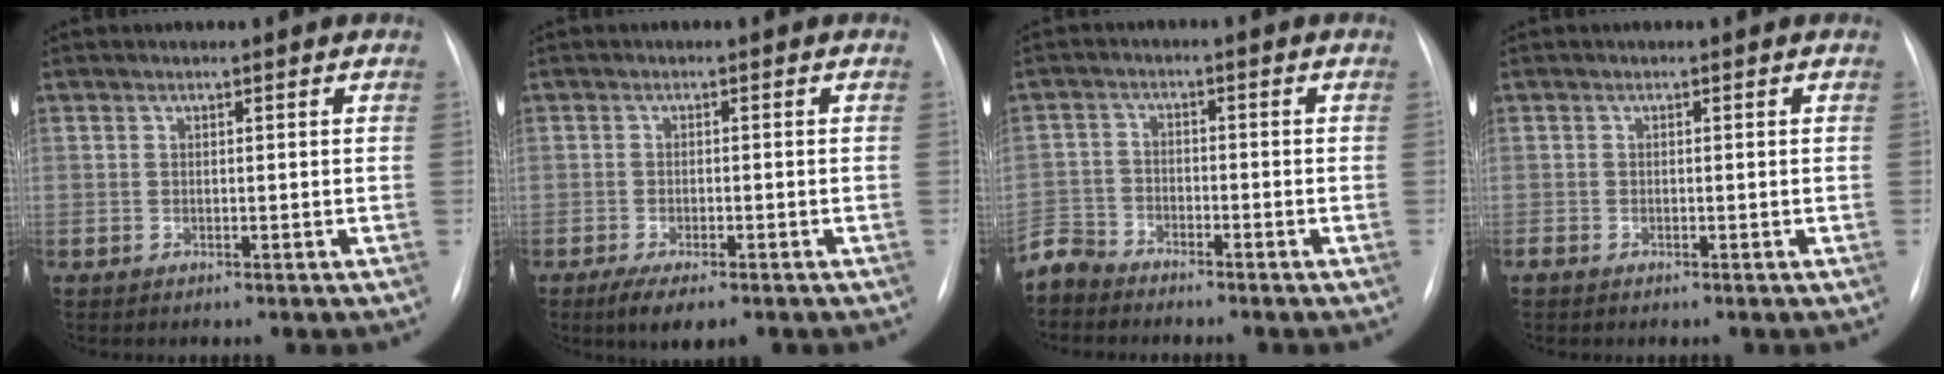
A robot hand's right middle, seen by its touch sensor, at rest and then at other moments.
{"total": 5.6, "force": [-3.7, 1.3, 3.9], "torque": [-0.067, -0.015, -0.052]}
{"total": 4.3, "force": [-4.1, 1.0, -0.3], "torque": [0.004, -0.012, -0.084]}
{"total": 0.6, "force": [-0.5, 0.2, 0.3], "torque": [-0.011, -0.002, -0.007]}